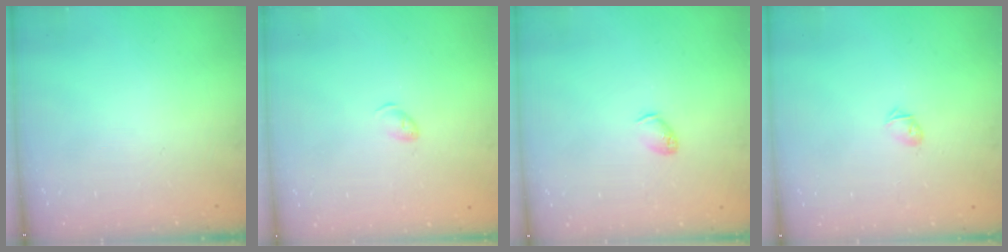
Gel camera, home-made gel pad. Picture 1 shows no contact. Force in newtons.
{"total": 4.1, "press": 4.0, "slide": 0.7}
{"total": 3.0, "press": 2.9, "slide": 0.7}
{"total": 2.8, "press": 2.7, "slide": 0.6}